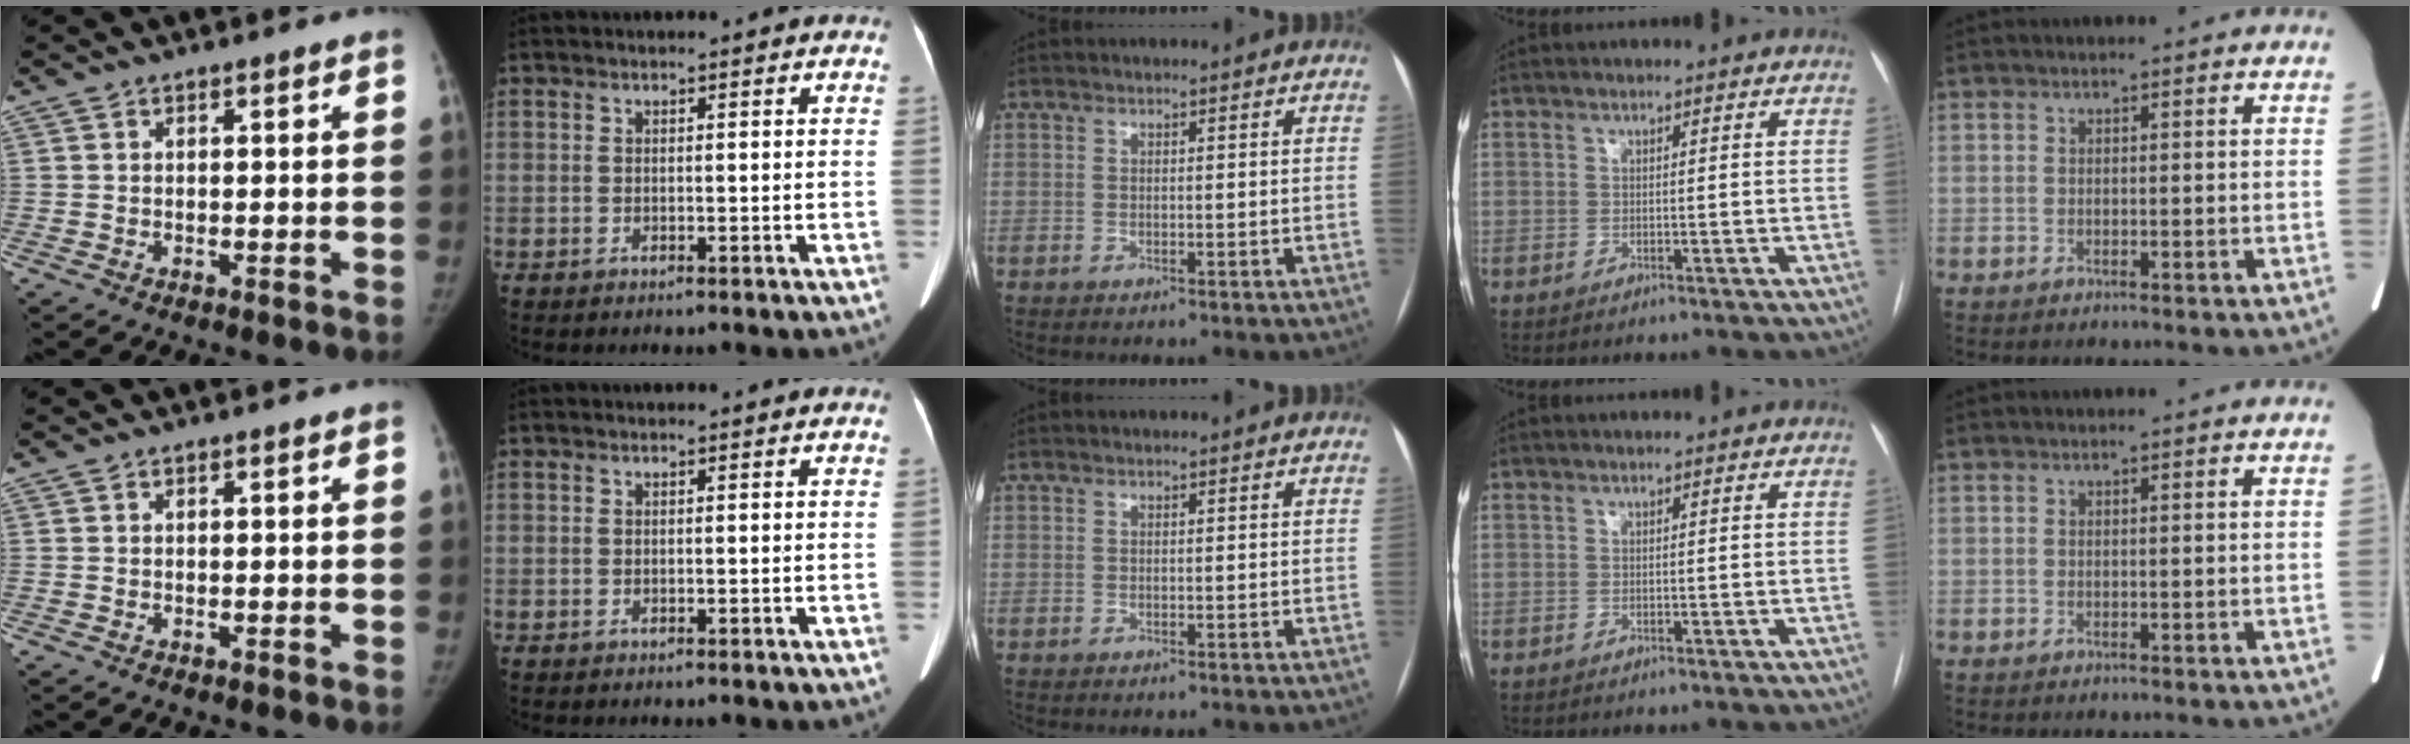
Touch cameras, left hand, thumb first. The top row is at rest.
{}